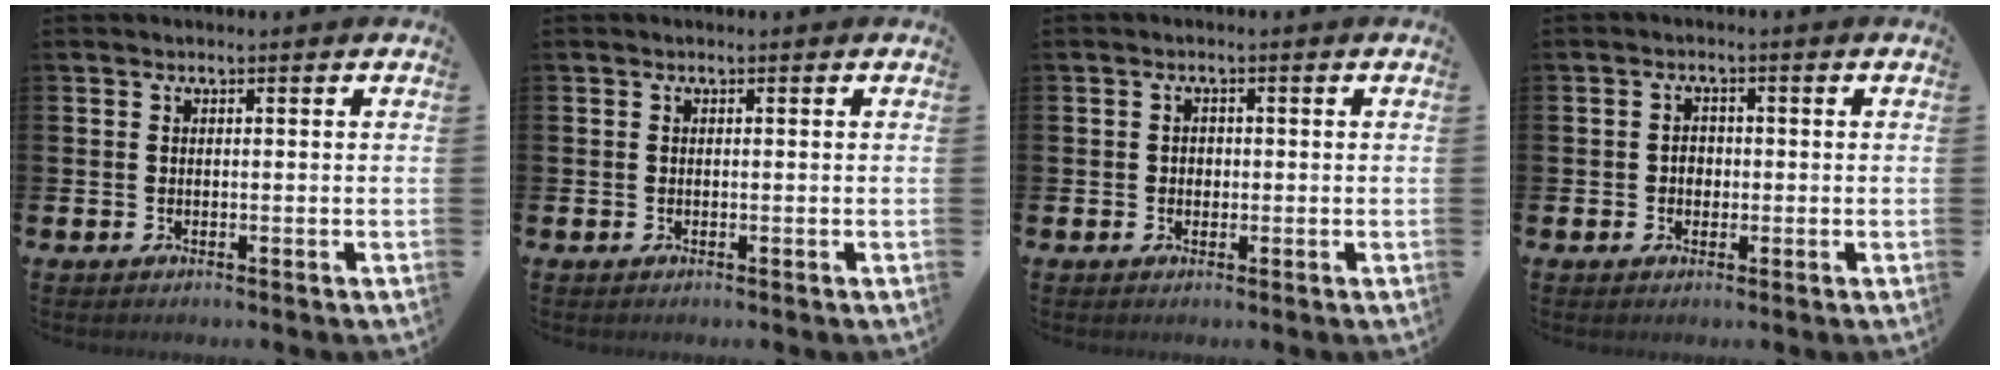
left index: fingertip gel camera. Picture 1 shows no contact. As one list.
[{"total": 0.0}, {"total": 1.3, "force": [0.0, 1.2, 0.5], "torque": [-0.003, 0.006, -0.003]}, {"total": 1.9, "force": [-0.2, 1.6, 1.0], "torque": [-0.004, 0.001, -0.009]}]